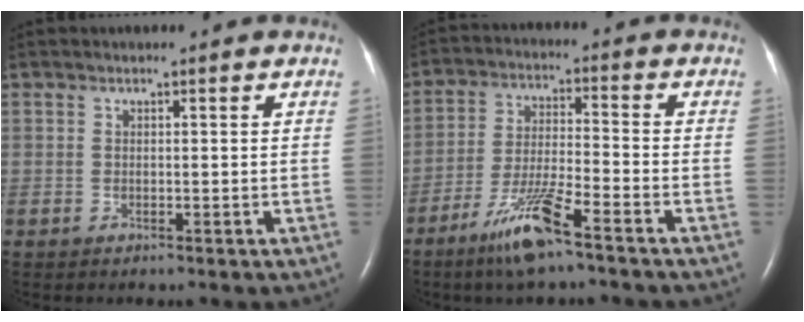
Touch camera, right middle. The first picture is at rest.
{"total": 9.5, "force": [-6.3, 0.5, 7.1], "torque": [-0.146, -0.020, -0.121]}